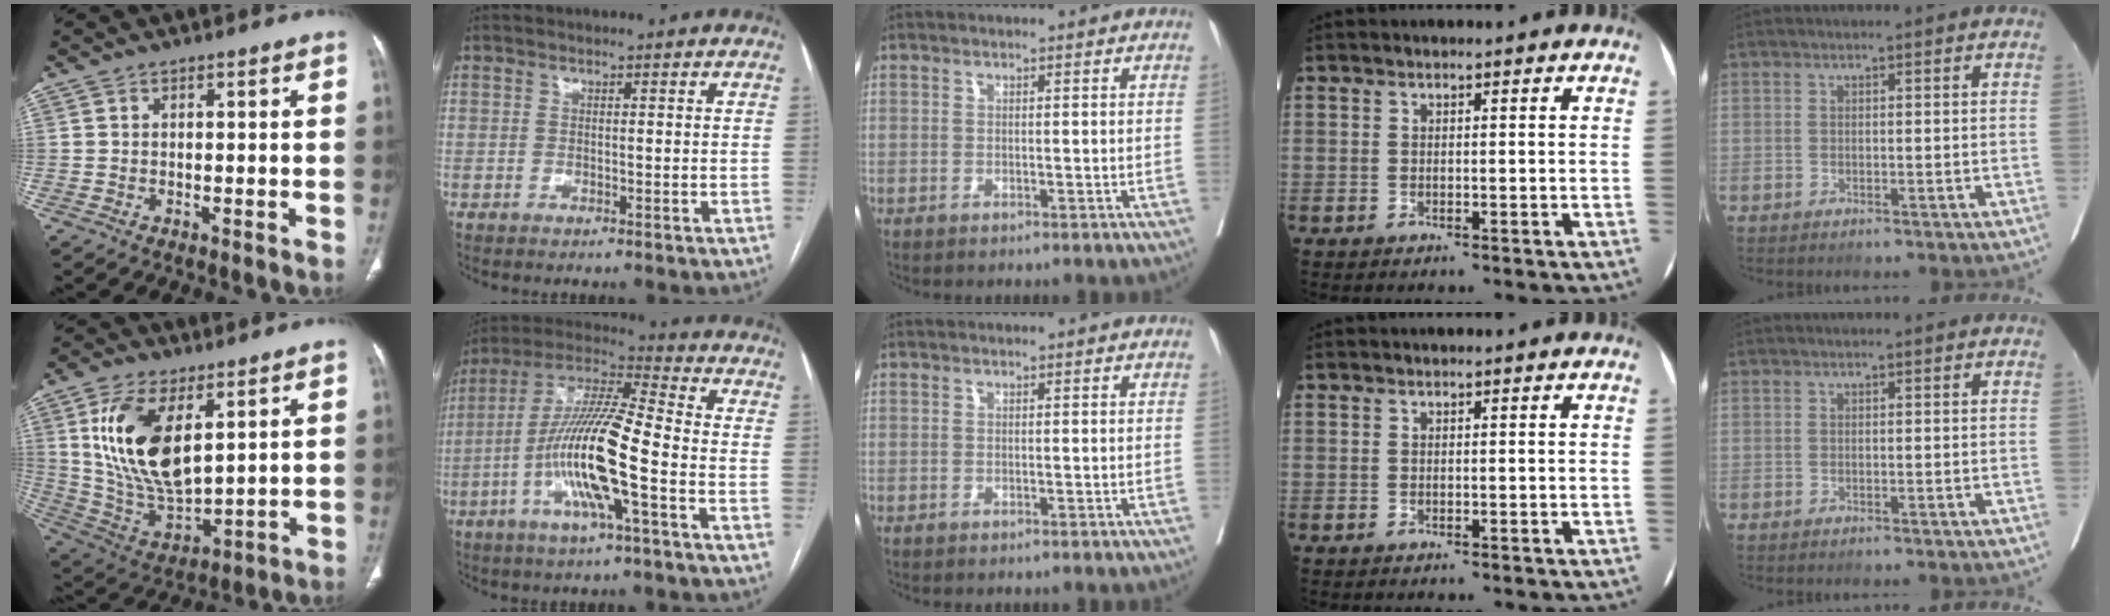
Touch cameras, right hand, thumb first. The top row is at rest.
{"thumb": {"total": 17.4, "force": [5.9, 8.7, 13.9], "torque": [-0.253, -0.027, 0.126]}, "index": {"total": 16.0, "force": [-4.4, 1.2, 15.3], "torque": [-0.304, 0.002, -0.088]}}